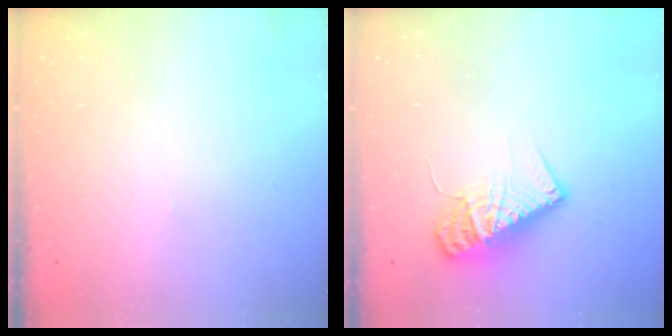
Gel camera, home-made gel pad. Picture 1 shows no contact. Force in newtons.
{"total": 13.0, "press": 12.9, "slide": 1.3}